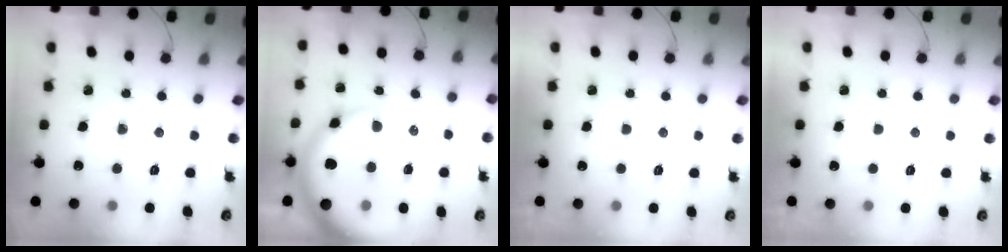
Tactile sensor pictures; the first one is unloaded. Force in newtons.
{"total": 15.4, "press": 14.9, "slide": 3.7}
{"total": 2.8, "press": 2.8, "slide": 0.1}
{"total": 2.8, "press": 2.8, "slide": 0.1}